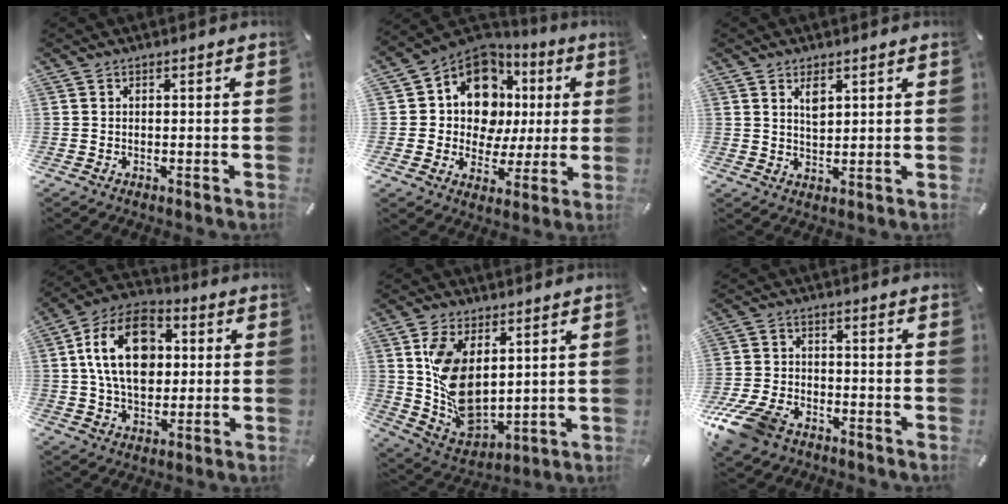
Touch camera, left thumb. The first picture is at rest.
{"total": 13.4, "force": [3.7, 11.1, 6.5], "torque": [-0.116, -0.038, 0.075]}
{"total": 3.7, "force": [2.0, 2.0, 2.2], "torque": [-0.034, -0.004, 0.033]}
{"total": 16.9, "force": [2.2, 11.8, 12.0], "torque": [-0.234, 0.009, 0.035]}
{"total": 13.0, "force": [3.7, 8.5, 9.1], "torque": [-0.190, -0.019, 0.076]}
{"total": 11.1, "force": [-7.4, 6.2, 5.5], "torque": [-0.115, 0.037, -0.140]}